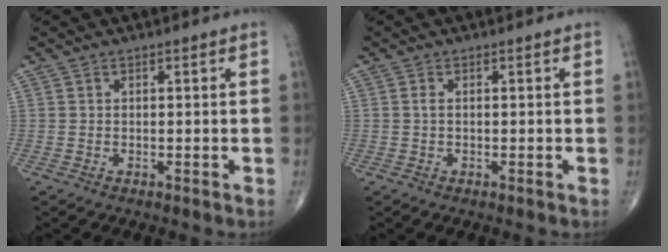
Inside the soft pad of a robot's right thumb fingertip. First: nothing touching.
{"total": 0.7, "force": [-0.1, 0.3, 0.6], "torque": [-0.016, -0.002, -0.002]}